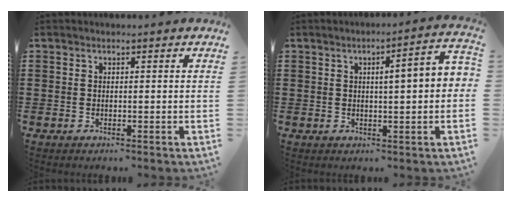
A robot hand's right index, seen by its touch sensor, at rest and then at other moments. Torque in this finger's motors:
{"motor_torque": [1.41, 0.10, 0.47, 0.08]}